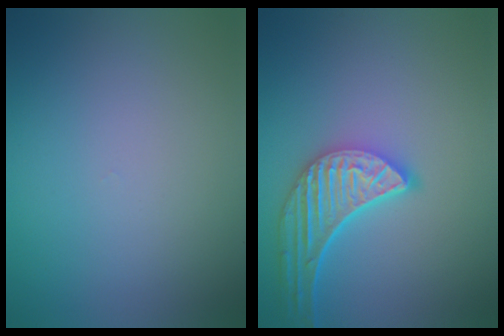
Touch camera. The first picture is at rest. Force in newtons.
{"total": 5.3, "press": 4.4, "slide": 3.0}